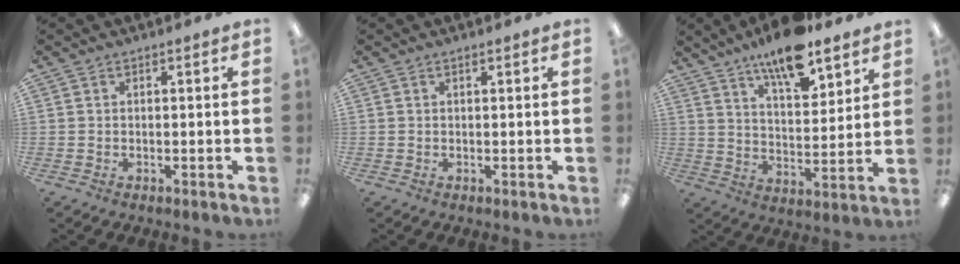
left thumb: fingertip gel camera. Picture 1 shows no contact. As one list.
[{"total": 0.6, "force": [0.5, 0.1, 0.3], "torque": [-0.006, 0.002, 0.008]}, {"total": 13.4, "force": [10.5, 3.9, 7.4], "torque": [-0.115, -0.060, 0.178]}]